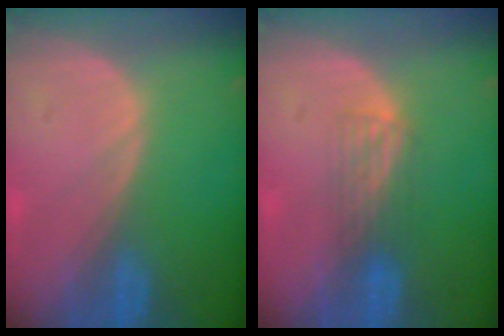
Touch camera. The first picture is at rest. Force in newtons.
{"total": 2.9, "press": 2.6, "slide": 1.2}